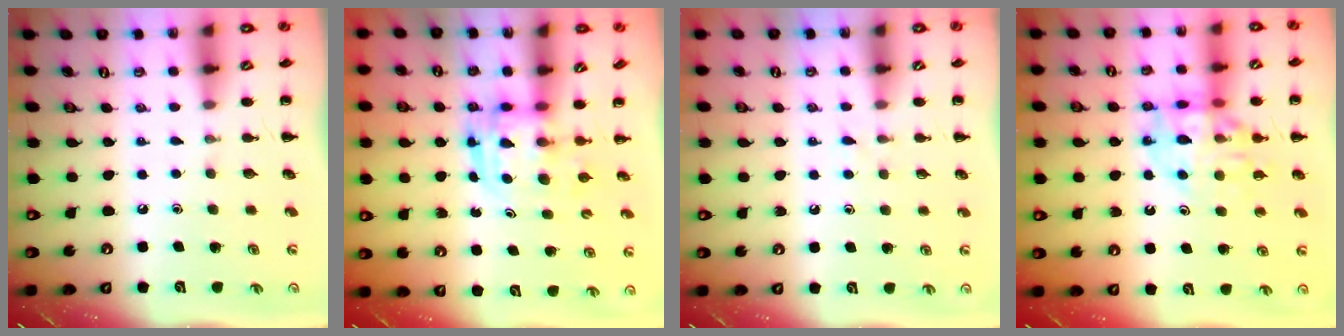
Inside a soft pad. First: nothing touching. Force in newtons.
{"total": 3.0, "press": 3.0, "slide": 0.3}
{"total": 3.0, "press": 2.7, "slide": 1.2}
{"total": 14.1, "press": 13.9, "slide": 2.4}